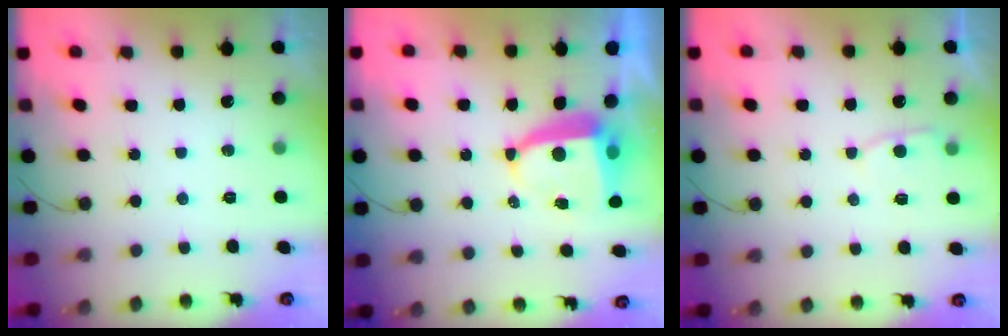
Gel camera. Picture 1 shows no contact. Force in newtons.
{"total": 7.6, "press": 7.5, "slide": 1.0}
{"total": 3.9, "press": 3.9, "slide": 0.4}